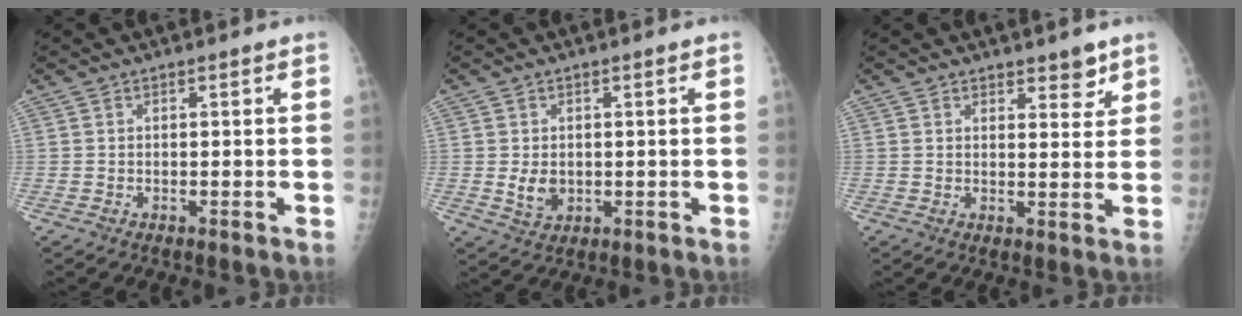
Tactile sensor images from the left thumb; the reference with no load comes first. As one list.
[{"total": 4.0, "force": [0.0, 3.1, 2.6], "torque": [-0.033, -0.006, 0.009]}, {"total": 3.9, "force": [2.8, 1.8, 2.0], "torque": [-0.003, -0.019, 0.039]}]